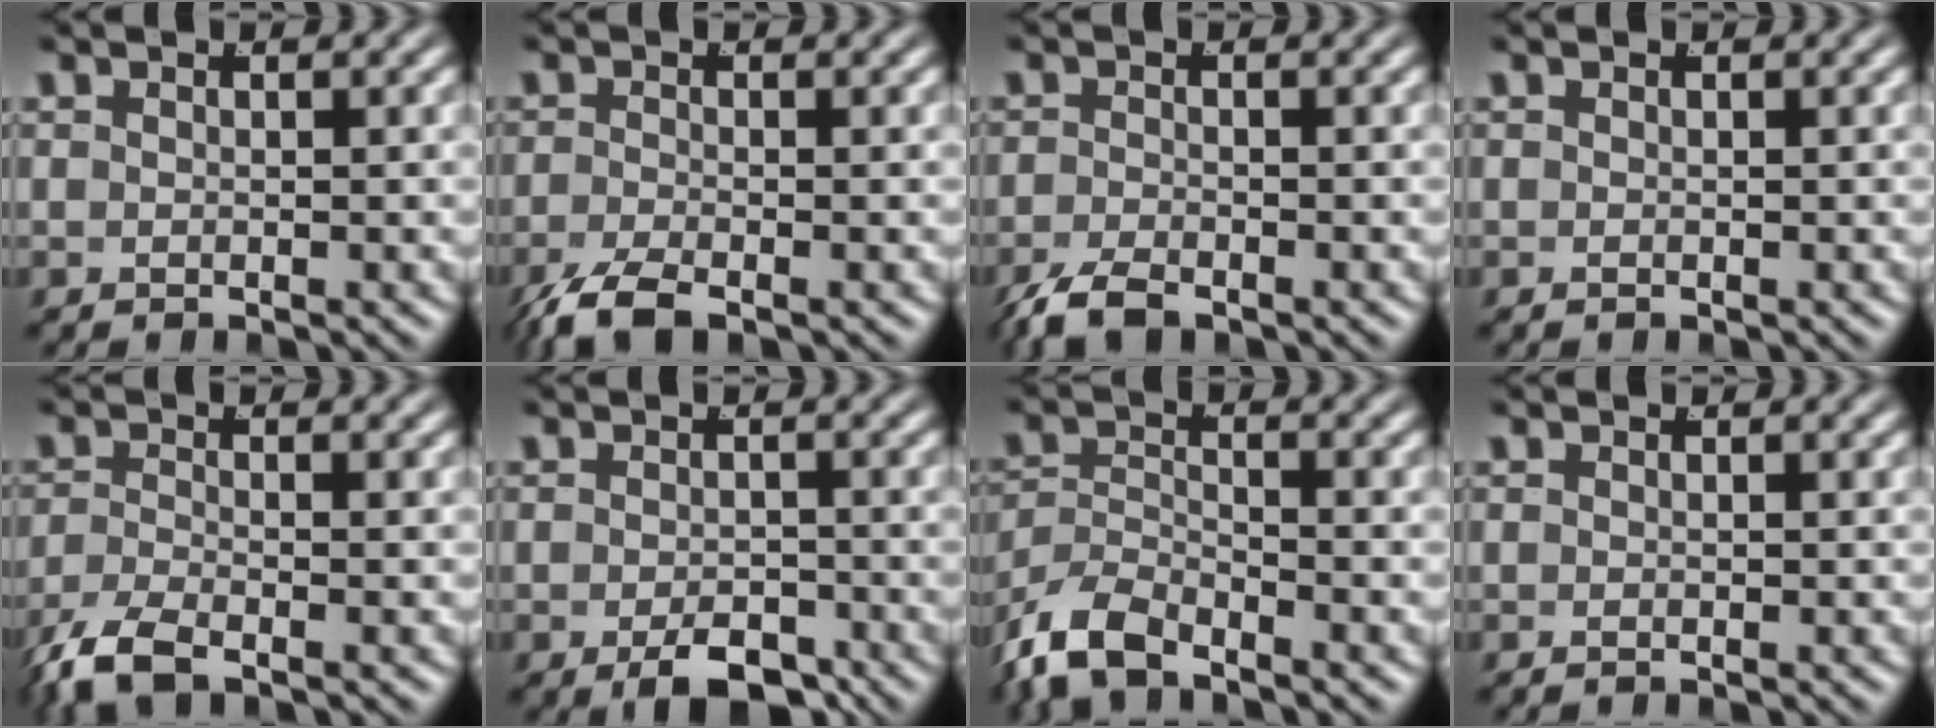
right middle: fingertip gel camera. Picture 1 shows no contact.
{"total": 3.6, "force": [-2.8, 1.0, 1.9], "torque": [-0.048, -0.019, -0.038]}
{"total": 3.0, "force": [-2.6, 0.8, 1.2], "torque": [-0.033, -0.018, -0.038]}
{"total": 0.0}
{"total": 3.8, "force": [-2.9, 1.1, 2.2], "torque": [-0.052, -0.017, -0.039]}
{"total": 3.8, "force": [-2.8, 1.2, 2.3], "torque": [-0.025, -0.013, -0.041]}
{"total": 5.6, "force": [-3.9, 3.1, 2.5], "torque": [-0.064, -0.021, -0.063]}
{"total": 0.0}